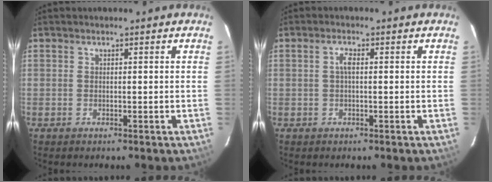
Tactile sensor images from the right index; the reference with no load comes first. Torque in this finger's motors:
{"motor_torque": [0.15, -0.08, 0.18, 0.04]}